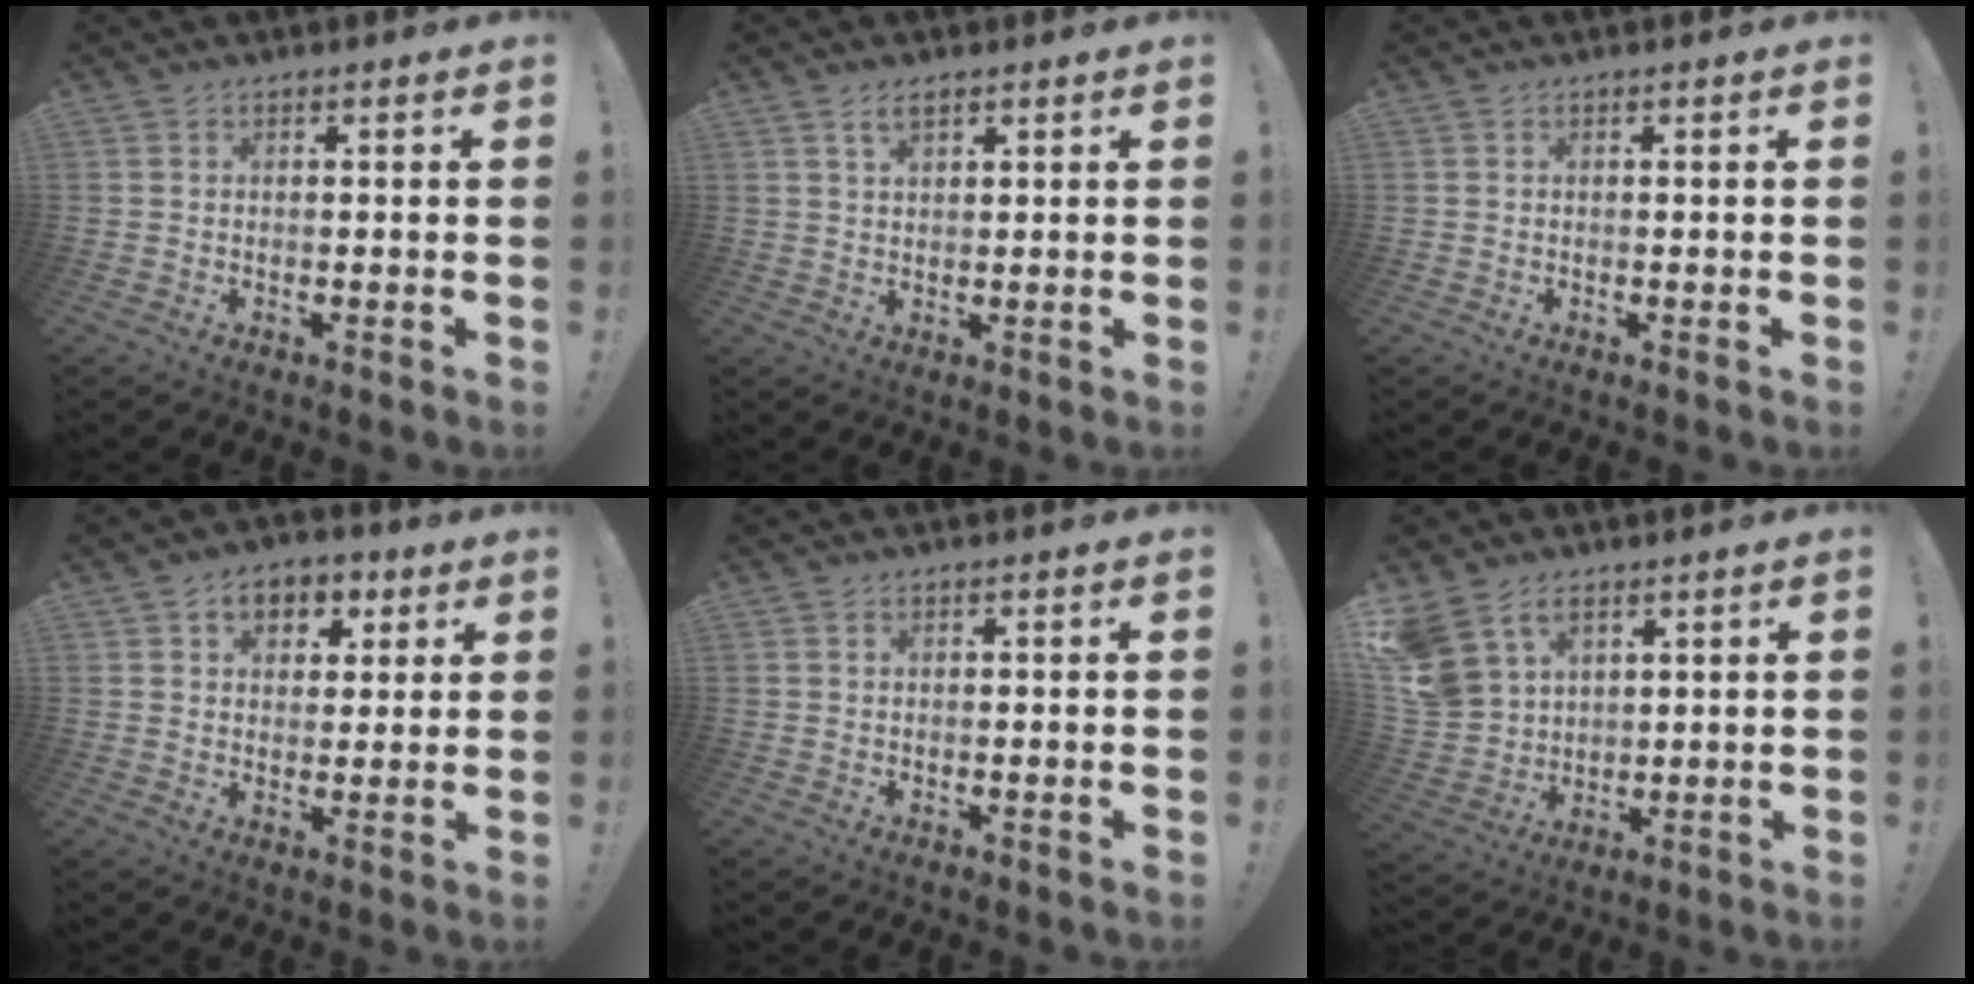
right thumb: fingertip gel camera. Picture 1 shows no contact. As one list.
[{"total": 3.3, "force": [2.0, 1.5, 2.1], "torque": [-0.031, -0.004, 0.034]}, {"total": 0.0}, {"total": 7.8, "force": [3.4, 6.0, 3.7], "torque": [-0.045, -0.012, 0.062]}, {"total": 0.0}, {"total": 10.8, "force": [6.3, 7.6, 4.4], "torque": [-0.097, -0.038, 0.131]}]